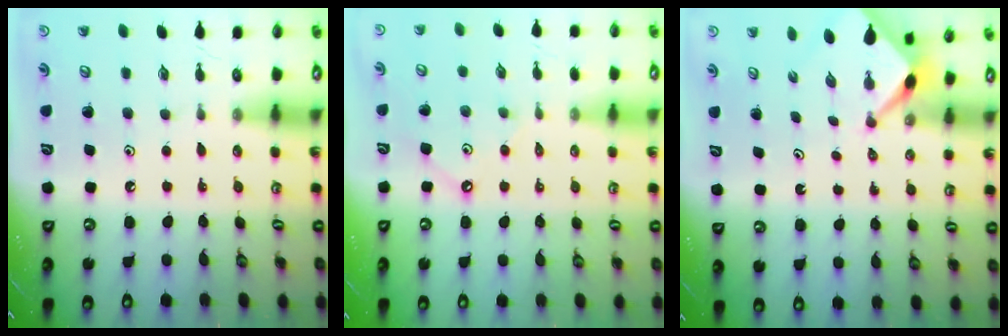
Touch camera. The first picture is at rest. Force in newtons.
{"total": 2.8, "press": 2.8, "slide": 0.5}
{"total": 2.5, "press": 2.5, "slide": 0.3}